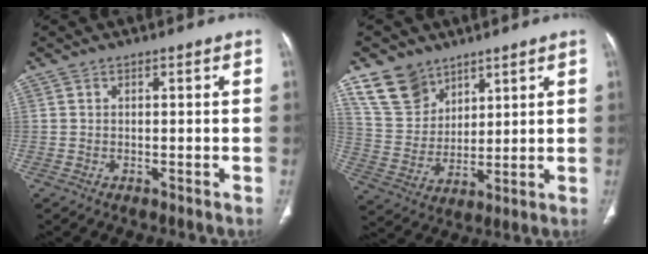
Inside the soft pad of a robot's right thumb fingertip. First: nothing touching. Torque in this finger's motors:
{"motor_torque": [0.23, 0.38, 0.13, 0.04, 0.03]}